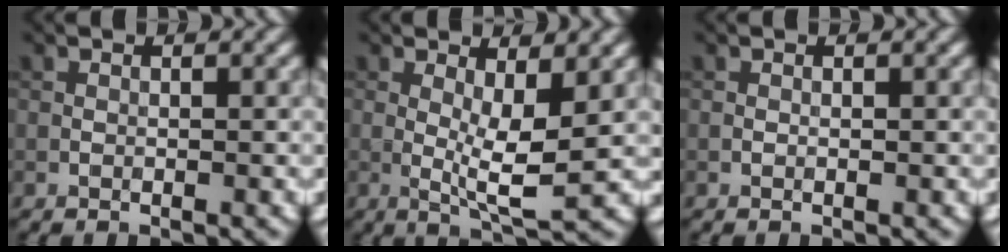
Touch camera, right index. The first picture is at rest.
{"total": 4.1, "force": [0.6, 0.9, 4.0], "torque": [-0.069, -0.012, 0.013]}
{"total": 0.0}